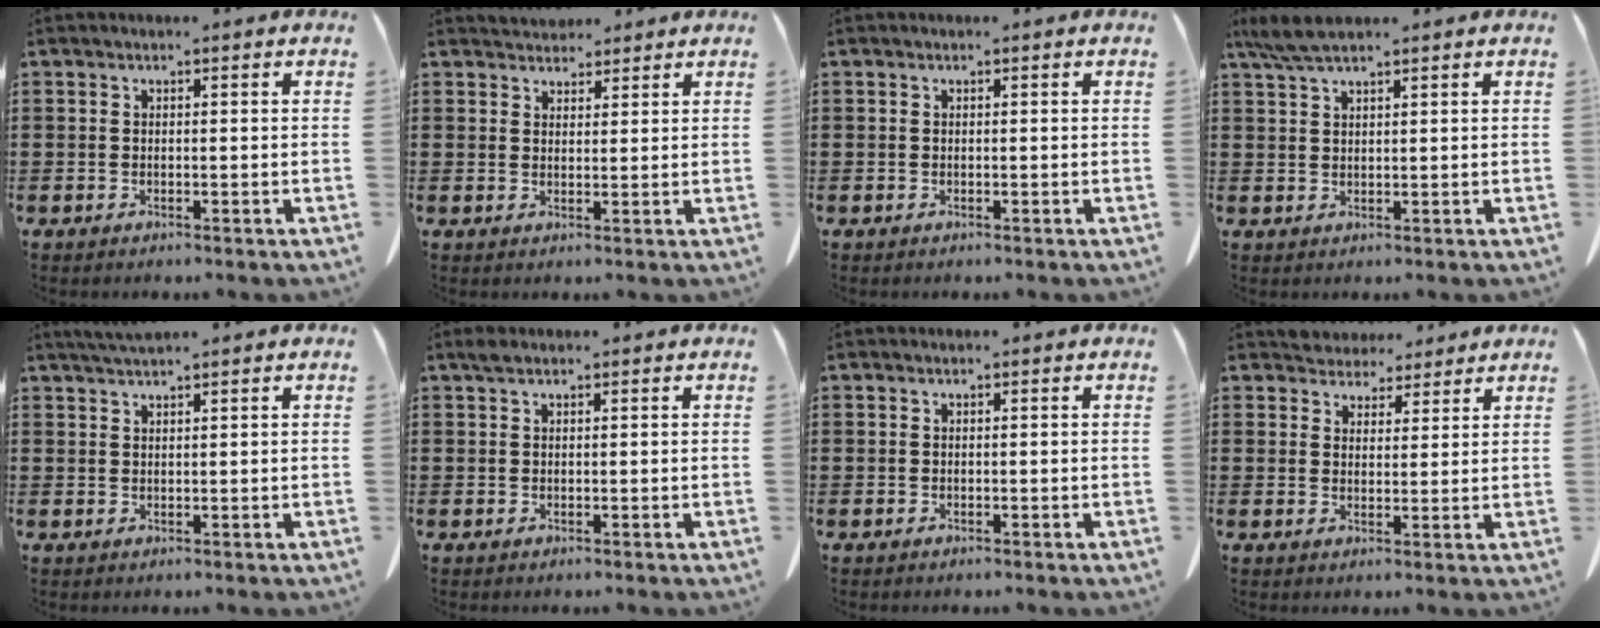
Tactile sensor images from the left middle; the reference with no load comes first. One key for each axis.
{"total": 2.6, "fx": 2.5, "fy": 0.7, "fz": -0.2, "tx": 0.004, "ty": -0.007, "tz": 0.048}
{"total": 0.0}
{"total": 4.2, "fx": 3.1, "fy": 0.6, "fz": 2.7, "tx": -0.060, "ty": -0.001, "tz": 0.059}
{"total": 1.9, "fx": 1.7, "fy": -0.1, "fz": 0.9, "tx": -0.020, "ty": 0.000, "tz": 0.033}
{"total": 1.1, "fx": 0.7, "fy": 0.5, "fz": 0.6, "tx": -0.016, "ty": 0.002, "tz": 0.014}
{"total": 0.0}
{"total": 3.9, "fx": 3.7, "fy": 1.2, "fz": -0.3, "tx": -0.008, "ty": -0.010, "tz": 0.073}